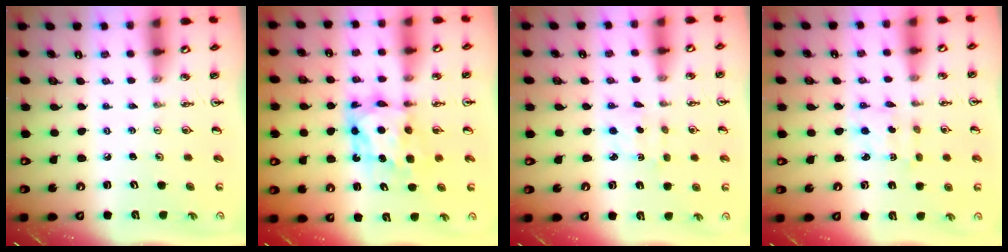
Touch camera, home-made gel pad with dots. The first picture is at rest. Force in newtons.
{"total": 7.2, "press": 7.1, "slide": 0.7}
{"total": 2.2, "press": 2.1, "slide": 0.7}
{"total": 2.2, "press": 2.0, "slide": 0.8}